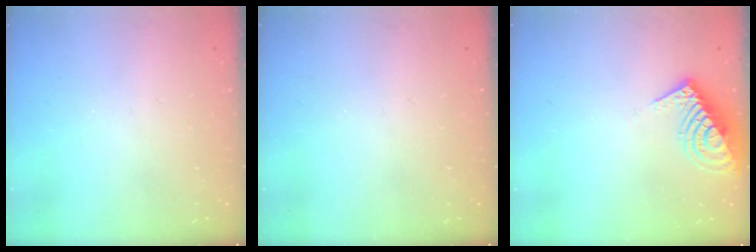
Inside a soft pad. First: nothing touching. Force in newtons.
{"total": 0.0}
{"total": 16.3, "press": 16.2, "slide": 0.8}